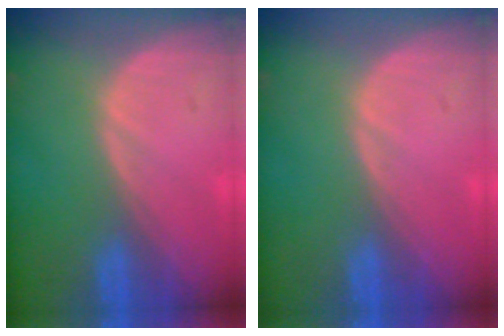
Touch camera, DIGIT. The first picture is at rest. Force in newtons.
{"total": 0.0}